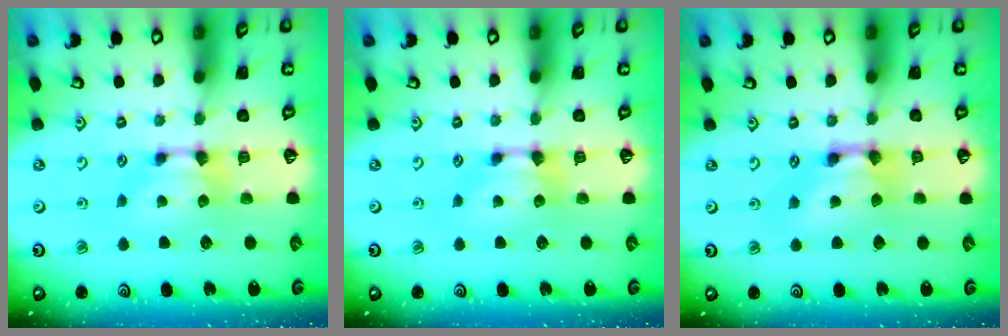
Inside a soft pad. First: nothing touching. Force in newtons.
{"total": 0.0}
{"total": 2.5, "press": 2.5, "slide": 0.2}